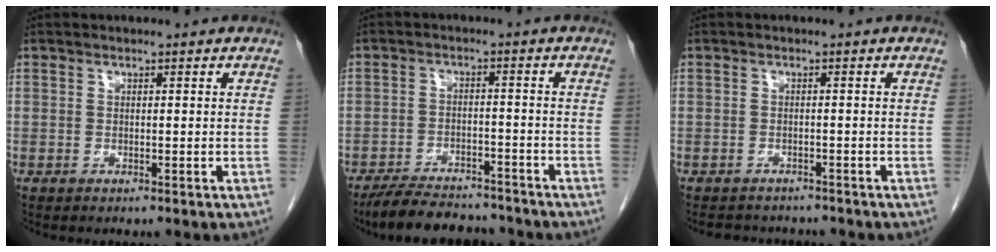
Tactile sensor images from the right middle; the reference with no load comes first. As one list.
[{"total": 10.8, "force": [-9.7, 2.9, 3.8], "torque": [-0.056, 0.003, -0.147]}, {"total": 5.3, "force": [-4.9, 1.8, 0.9], "torque": [-0.010, 0.000, -0.063]}]